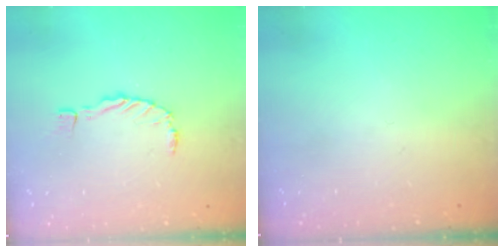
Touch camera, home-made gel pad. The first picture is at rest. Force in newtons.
{"total": 0.0}